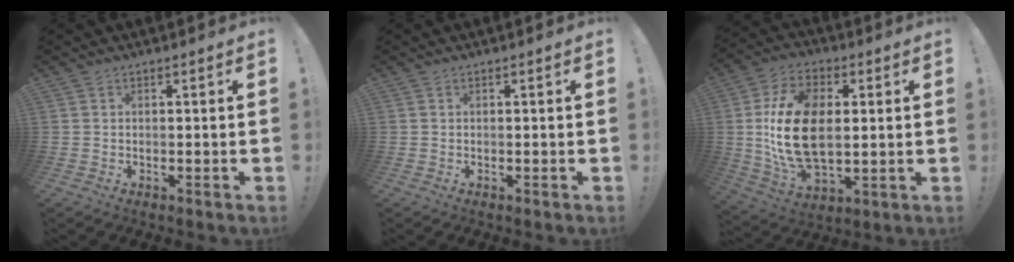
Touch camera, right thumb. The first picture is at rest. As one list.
[{"total": 0.0}, {"total": 20.6, "force": [1.5, 12.6, 16.2], "torque": [-0.314, 0.001, 0.030]}]